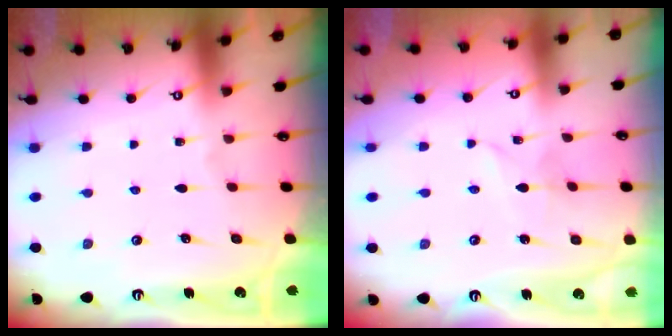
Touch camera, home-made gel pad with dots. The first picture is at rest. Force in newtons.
{"total": 1.7, "press": 1.7, "slide": 0.1}